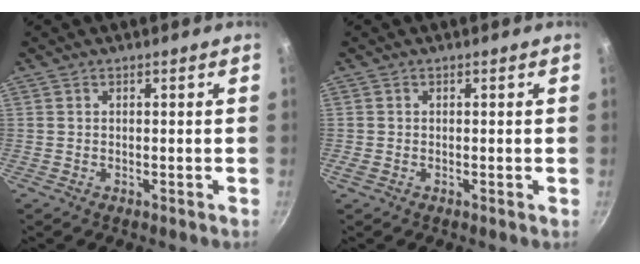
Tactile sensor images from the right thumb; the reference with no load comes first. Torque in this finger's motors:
{"motor_torque": [-0.03, 0.28, 0.21, -0.05, -0.01]}